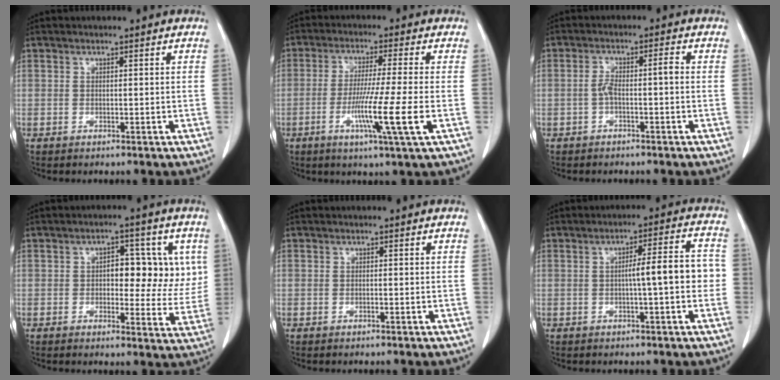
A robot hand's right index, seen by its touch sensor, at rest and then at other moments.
{"total": 9.7, "force": [-2.9, -1.5, 9.1], "torque": [-0.170, -0.027, -0.054]}
{"total": 3.4, "force": [-0.9, 0.5, 3.2], "torque": [-0.062, 0.017, -0.013]}
{"total": 8.8, "force": [1.9, 4.7, 7.2], "torque": [-0.075, 0.015, 0.025]}
{"total": 0.0}
{"total": 7.1, "force": [-0.7, 0.8, 7.0], "torque": [-0.099, 0.023, -0.010]}